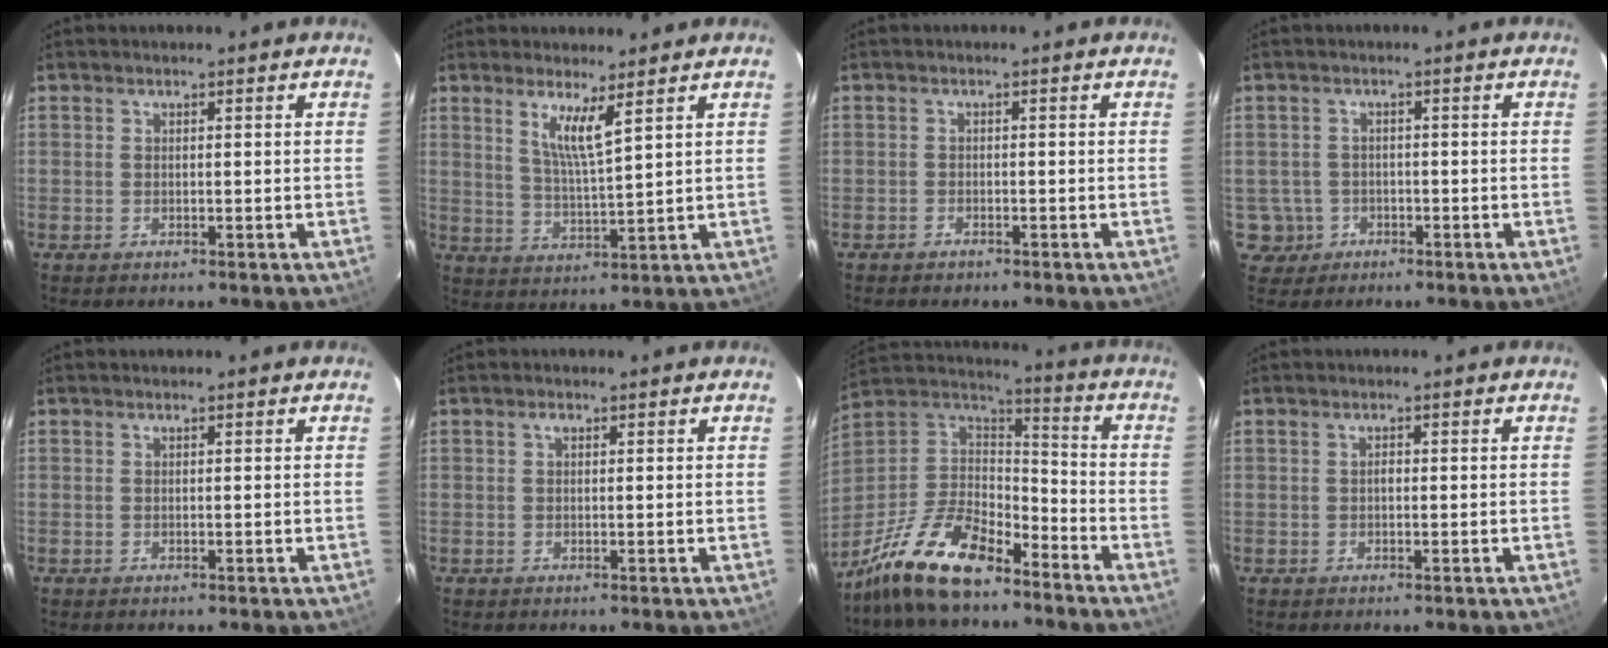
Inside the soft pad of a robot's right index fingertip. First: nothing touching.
{"total": 5.8, "force": [3.5, 0.2, 4.7], "torque": [-0.091, -0.011, 0.066]}
{"total": 1.3, "force": [-1.1, 0.8, 0.2], "torque": [-0.008, 0.004, -0.019]}
{"total": 4.3, "force": [-1.4, 4.0, 0.1], "torque": [-0.009, 0.016, -0.021]}
{"total": 0.0}
{"total": 0.8, "force": [0.3, 0.5, 0.5], "torque": [-0.009, 0.005, 0.005]}
{"total": 20.0, "force": [-14.6, 7.6, 11.4], "torque": [-0.249, -0.007, -0.267]}
{"total": 0.7, "force": [-0.1, 0.5, 0.5], "torque": [-0.007, 0.005, -0.002]}